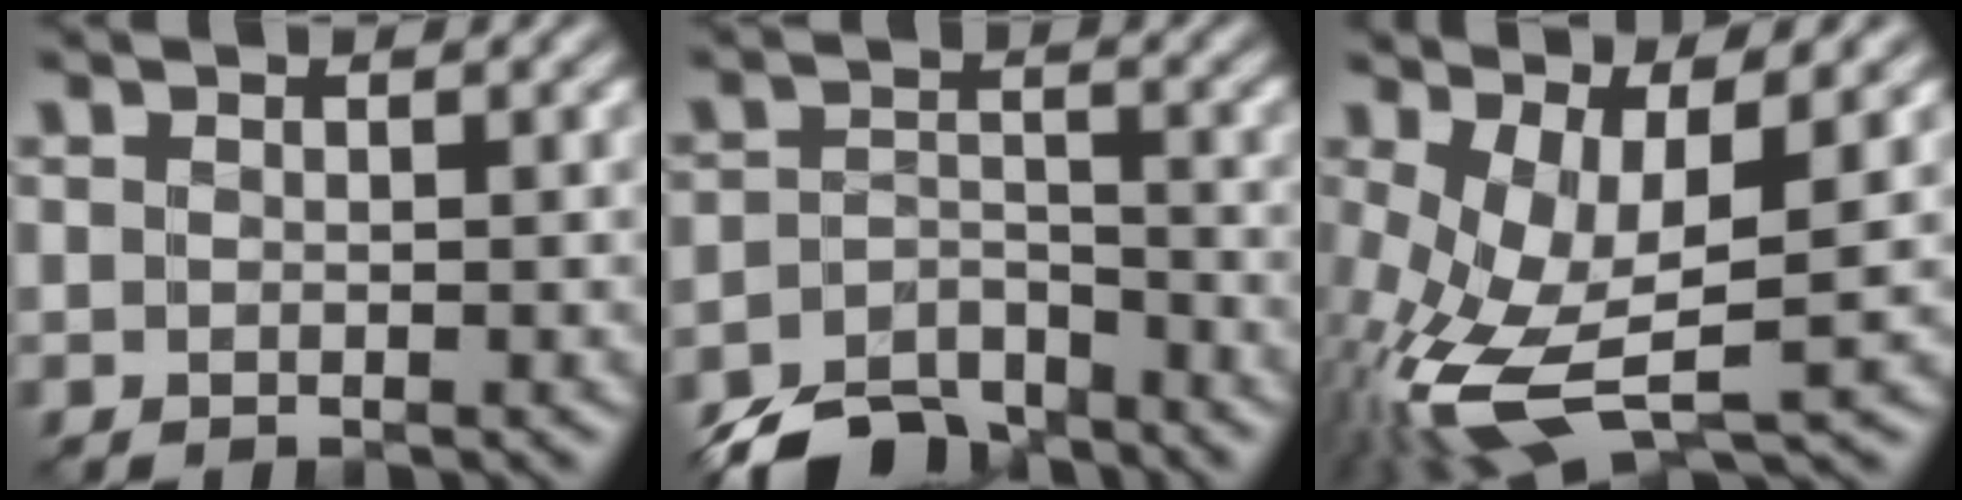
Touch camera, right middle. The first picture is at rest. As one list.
[{"total": 7.3, "force": [-6.2, 2.9, 2.6], "torque": [-0.049, -0.015, -0.111]}, {"total": 9.5, "force": [-1.7, 3.7, 8.6], "torque": [-0.199, -0.013, -0.029]}]